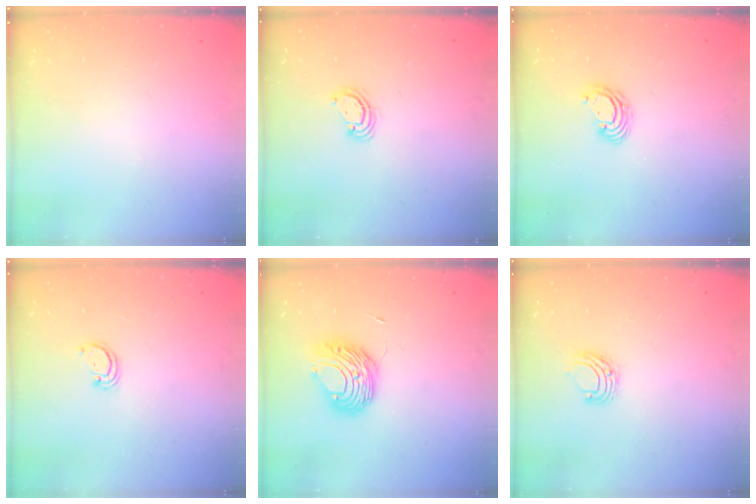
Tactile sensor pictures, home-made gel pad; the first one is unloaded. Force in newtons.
{"total": 3.4, "press": 3.4, "slide": 0.4}
{"total": 4.2, "press": 4.2, "slide": 0.2}
{"total": 2.4, "press": 2.4, "slide": 0.2}
{"total": 9.1, "press": 9.1, "slide": 0.4}
{"total": 5.5, "press": 5.4, "slide": 0.6}